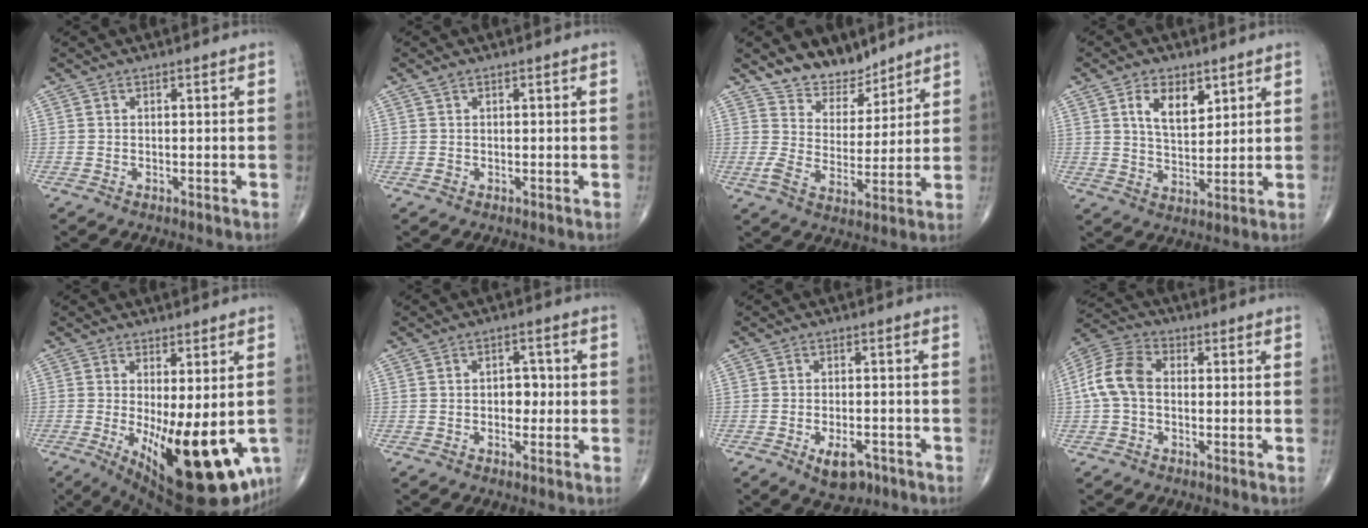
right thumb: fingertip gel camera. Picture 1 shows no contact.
{"total": 1.1, "force": [0.5, 0.8, 0.5], "torque": [-0.007, 0.005, 0.009]}
{"total": 8.6, "force": [7.1, 4.3, 2.3], "torque": [-0.012, -0.055, 0.131]}
{"total": 8.0, "force": [3.8, 4.4, 5.5], "torque": [-0.075, -0.025, 0.069]}
{"total": 19.5, "force": [-5.0, 6.9, 17.6], "torque": [-0.222, -0.037, -0.050]}
{"total": 3.9, "force": [-0.2, 2.7, 2.7], "torque": [-0.018, 0.009, -0.006]}
{"total": 5.9, "force": [-3.1, 3.0, 3.9], "torque": [-0.051, 0.010, -0.044]}
{"total": 9.4, "force": [-0.2, 6.4, 6.9], "torque": [-0.142, 0.029, -0.016]}